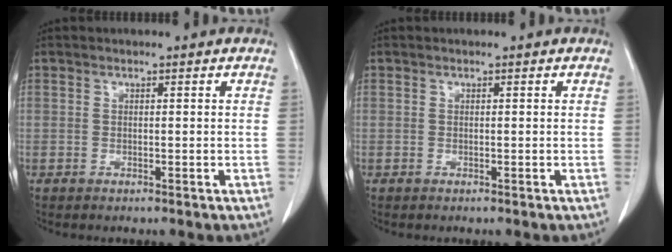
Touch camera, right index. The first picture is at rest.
{"total": 0.0}